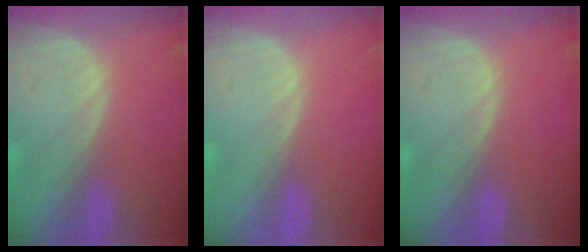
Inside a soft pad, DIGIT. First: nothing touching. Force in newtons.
{"total": 0.0}
{"total": 0.0}